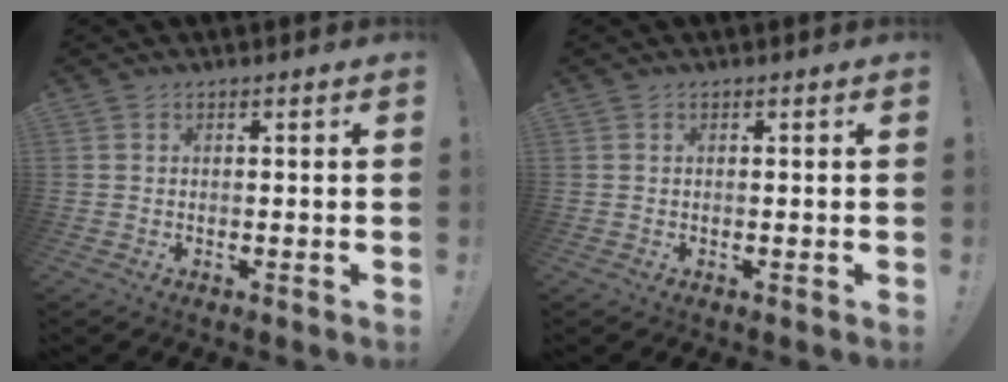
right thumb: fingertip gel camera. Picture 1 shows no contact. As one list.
[{"total": 0.0}]